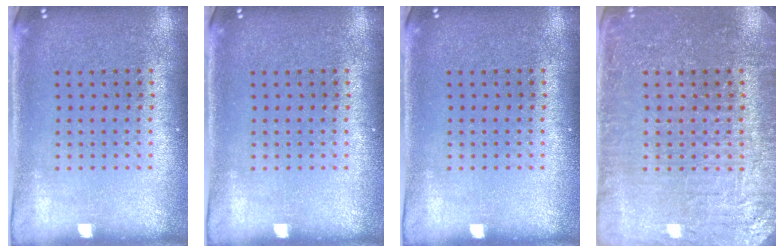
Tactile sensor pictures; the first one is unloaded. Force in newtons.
{"total": 0.0}
{"total": 0.0}
{"total": 3.8, "press": 3.6, "slide": 1.0}